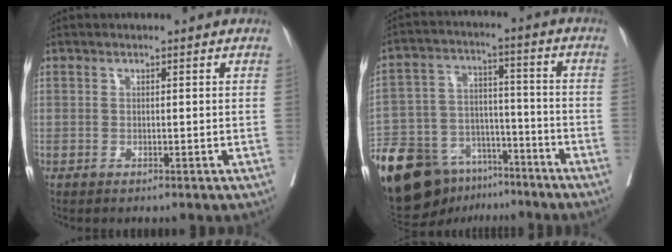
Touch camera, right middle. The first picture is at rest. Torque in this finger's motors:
{"motor_torque": [1.19, -0.95, 1.05, 0.21]}